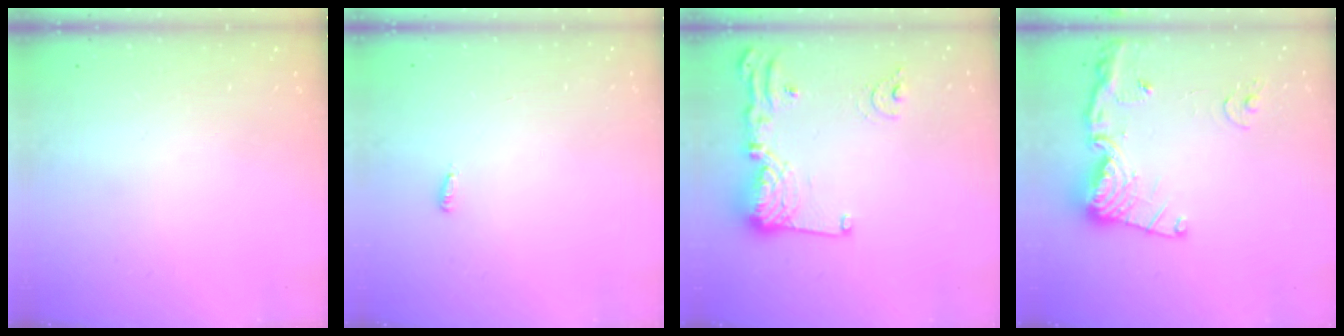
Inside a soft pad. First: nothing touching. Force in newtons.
{"total": 2.9, "press": 2.8, "slide": 0.9}
{"total": 15.0, "press": 14.9, "slide": 1.6}
{"total": 15.8, "press": 15.7, "slide": 1.8}